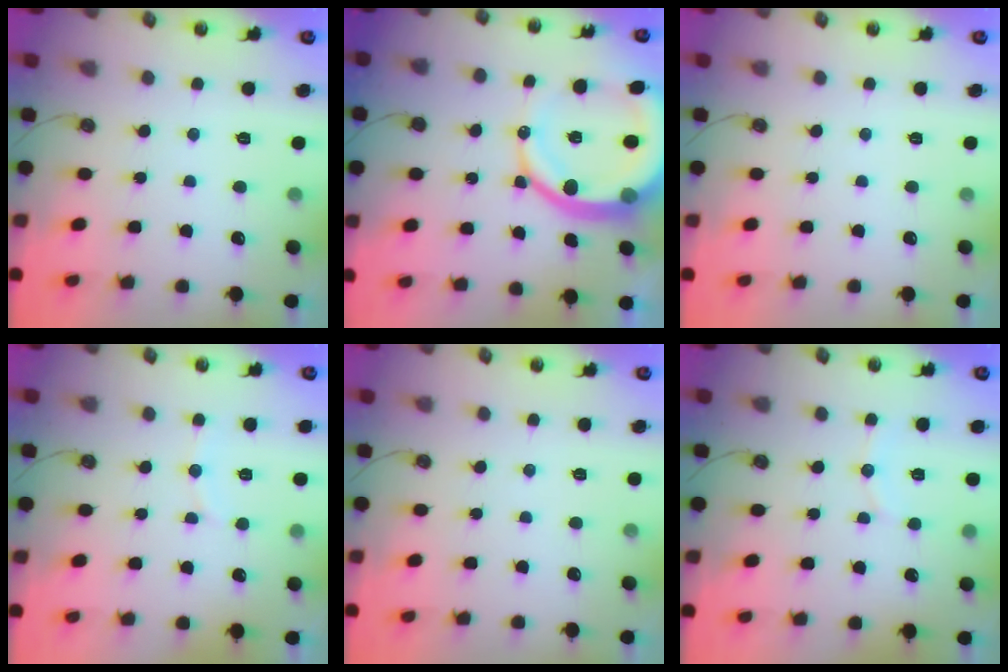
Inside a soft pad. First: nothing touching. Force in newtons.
{"total": 17.8, "press": 17.6, "slide": 2.1}
{"total": 0.0}
{"total": 5.0, "press": 4.9, "slide": 1.1}
{"total": 0.0}
{"total": 6.3, "press": 6.1, "slide": 1.5}